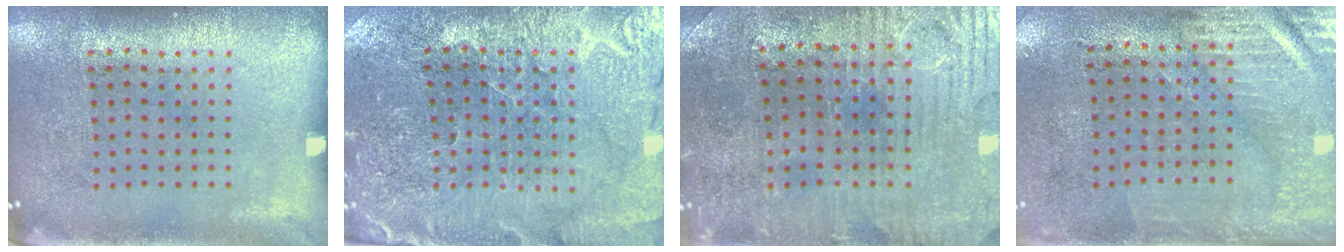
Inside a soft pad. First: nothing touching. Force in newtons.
{"total": 1.8, "press": 1.8, "slide": 0.2}
{"total": 1.7, "press": 1.7, "slide": 0.5}
{"total": 3.0, "press": 2.5, "slide": 1.6}